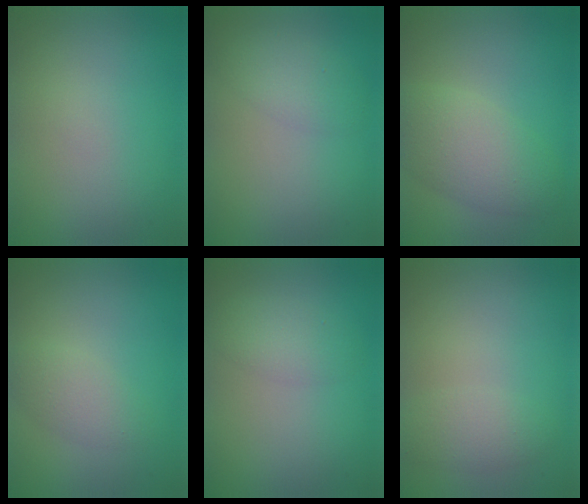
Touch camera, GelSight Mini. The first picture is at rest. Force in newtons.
{"total": 2.5, "press": 2.5, "slide": 0.1}
{"total": 3.7, "press": 3.7, "slide": 0.3}
{"total": 2.1, "press": 2.1, "slide": 0.2}
{"total": 2.2, "press": 2.2, "slide": 0.1}
{"total": 2.1, "press": 2.1, "slide": 0.1}